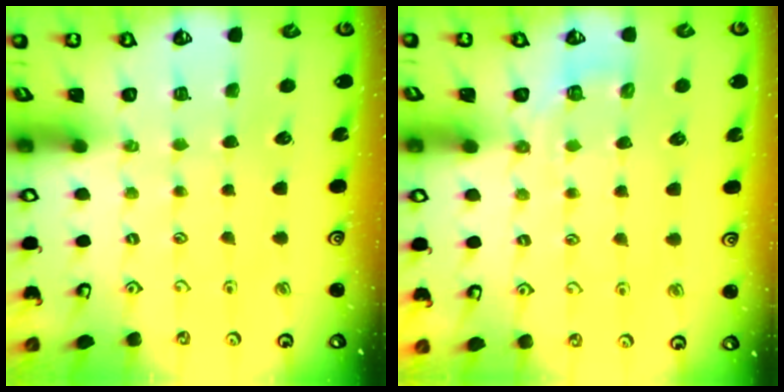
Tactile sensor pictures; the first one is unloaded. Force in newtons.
{"total": 4.8, "press": 4.5, "slide": 1.7}